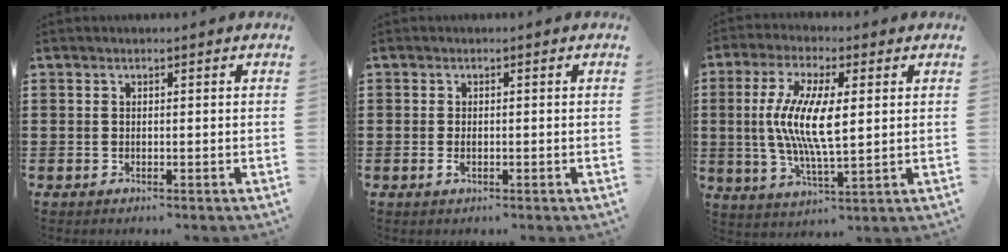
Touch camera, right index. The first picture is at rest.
{"total": 1.4, "force": [-0.4, 0.6, 1.2], "torque": [-0.030, -0.006, -0.009]}
{"total": 9.8, "force": [0.9, 3.0, 9.3], "torque": [-0.196, 0.000, 0.012]}